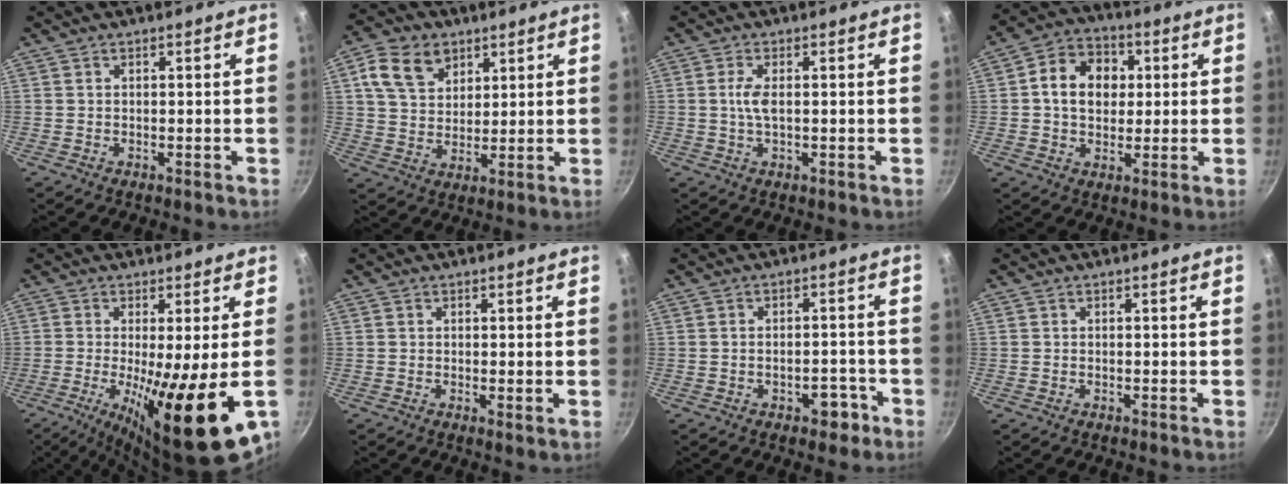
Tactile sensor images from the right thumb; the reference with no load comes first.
{"total": 11.0, "force": [5.1, 8.0, 5.7], "torque": [-0.080, -0.008, 0.088]}
{"total": 3.2, "force": [0.2, 1.0, 3.0], "torque": [-0.069, 0.002, 0.002]}
{"total": 11.1, "force": [1.6, 8.8, 6.5], "torque": [-0.080, 0.014, 0.012]}
{"total": 16.3, "force": [-3.6, 2.7, 15.7], "torque": [-0.259, -0.022, -0.047]}
{"total": 1.0, "force": [0.2, 0.3, 0.9], "torque": [-0.016, -0.007, 0.000]}
{"total": 4.5, "force": [-2.5, 2.5, 2.9], "torque": [-0.018, 0.020, -0.028]}
{"total": 0.0}